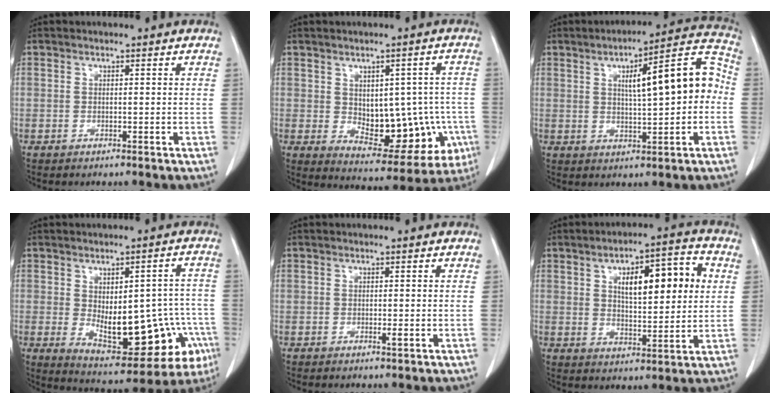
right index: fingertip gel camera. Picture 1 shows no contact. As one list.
[{"total": 13.5, "force": [-1.7, 7.3, 11.3], "torque": [-0.142, 0.014, 0.007]}, {"total": 12.9, "force": [1.1, 2.8, 12.6], "torque": [-0.172, 0.041, 0.017]}, {"total": 17.4, "force": [-4.4, 7.7, 15.0], "torque": [-0.168, 0.021, -0.031]}, {"total": 0.7, "force": [-0.2, 0.0, 0.7], "torque": [-0.013, -0.002, 0.000]}, {"total": 12.4, "force": [3.5, 3.8, 11.3], "torque": [-0.165, 0.021, 0.055]}]